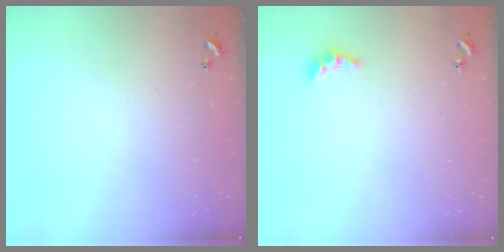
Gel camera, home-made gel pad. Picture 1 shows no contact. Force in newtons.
{"total": 4.0, "press": 4.0, "slide": 0.7}